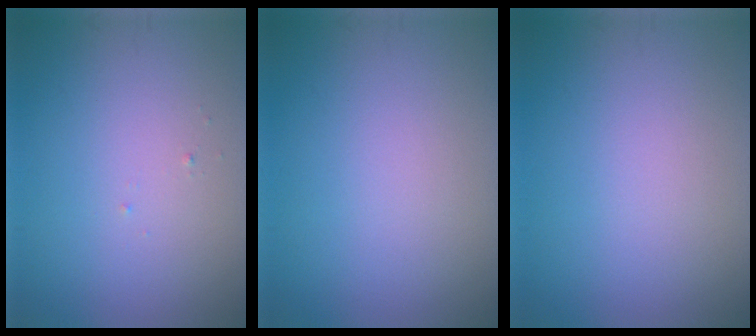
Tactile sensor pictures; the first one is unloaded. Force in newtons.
{"total": 0.0}
{"total": 0.0}